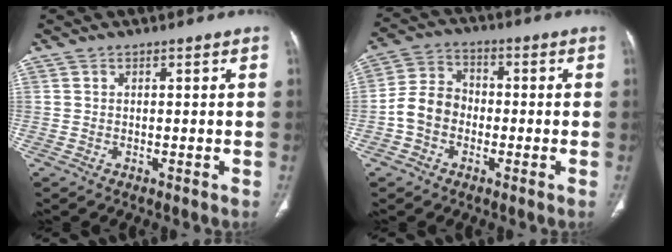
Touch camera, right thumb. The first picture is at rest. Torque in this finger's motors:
{"motor_torque": [1.61, 1.22, 0.61, -0.83, 0.23]}